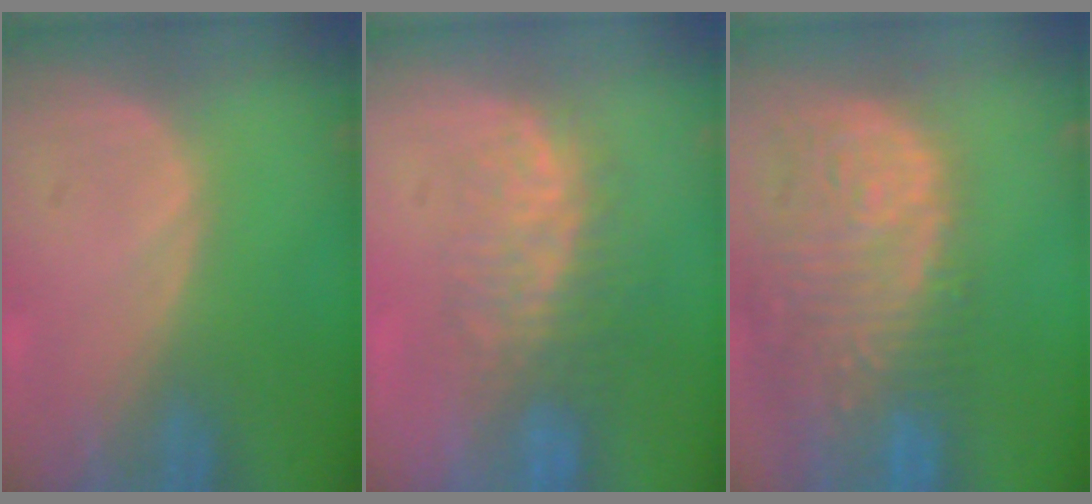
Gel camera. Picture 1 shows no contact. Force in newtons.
{"total": 7.7, "press": 7.1, "slide": 3.1}
{"total": 14.4, "press": 11.8, "slide": 8.2}